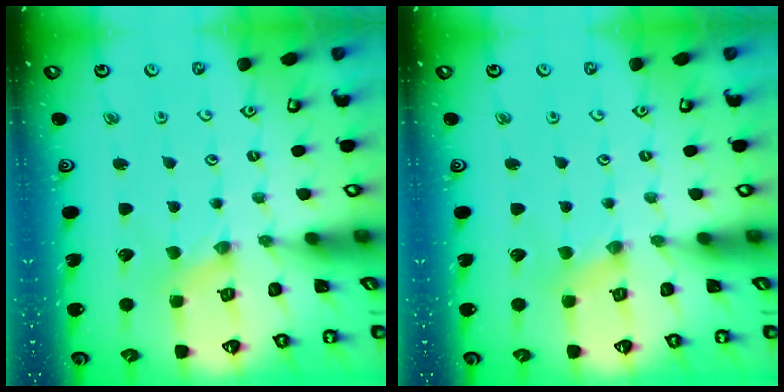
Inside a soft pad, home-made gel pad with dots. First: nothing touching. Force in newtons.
{"total": 0.6, "press": 0.6, "slide": 0.1}